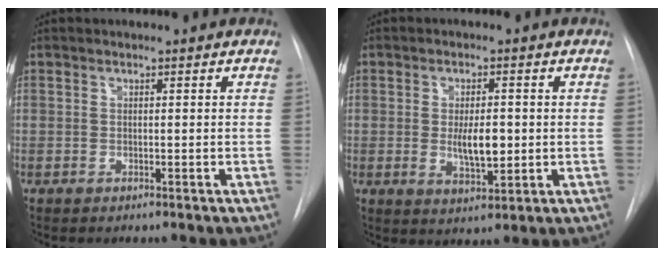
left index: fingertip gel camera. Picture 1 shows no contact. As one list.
[{"total": 5.4, "force": [-0.1, 2.0, 5.0], "torque": [-0.087, -0.008, 0.005]}]